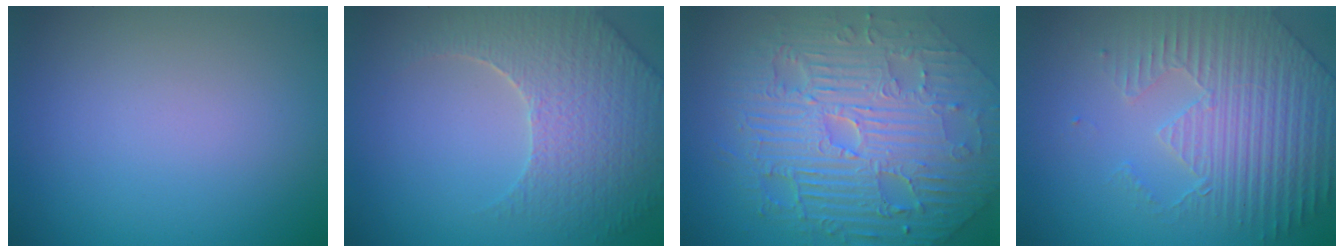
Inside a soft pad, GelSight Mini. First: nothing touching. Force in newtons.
{"total": 5.1, "press": 4.7, "slide": 2.1}
{"total": 11.7, "press": 7.5, "slide": 9.0}
{"total": 4.3, "press": 4.1, "slide": 1.1}